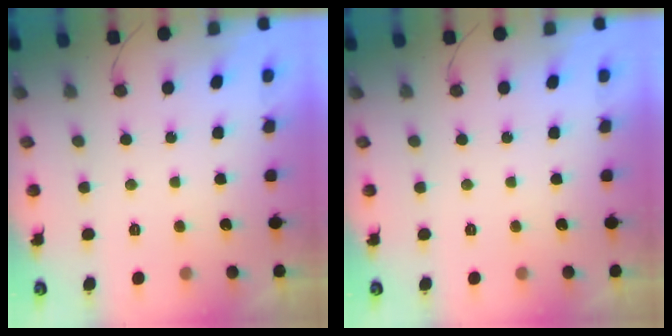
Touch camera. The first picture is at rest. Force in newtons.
{"total": 0.0}